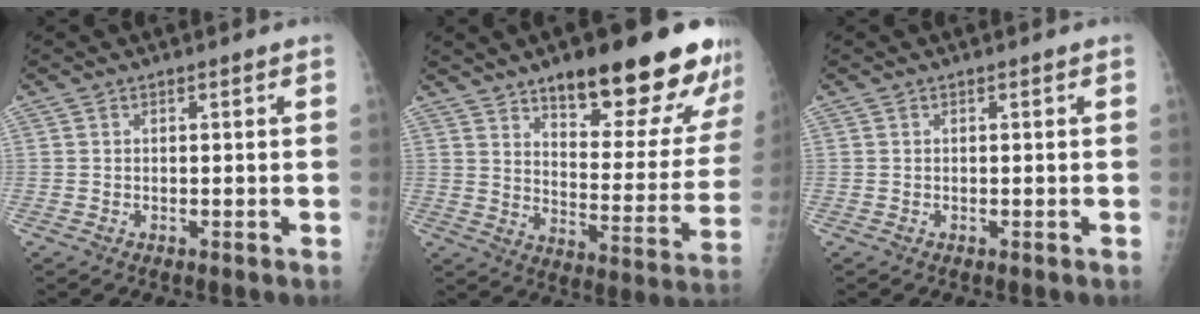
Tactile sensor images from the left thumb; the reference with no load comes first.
{"total": 24.6, "force": [16.9, 7.5, 16.2], "torque": [-0.168, -0.087, 0.237]}
{"total": 0.0}